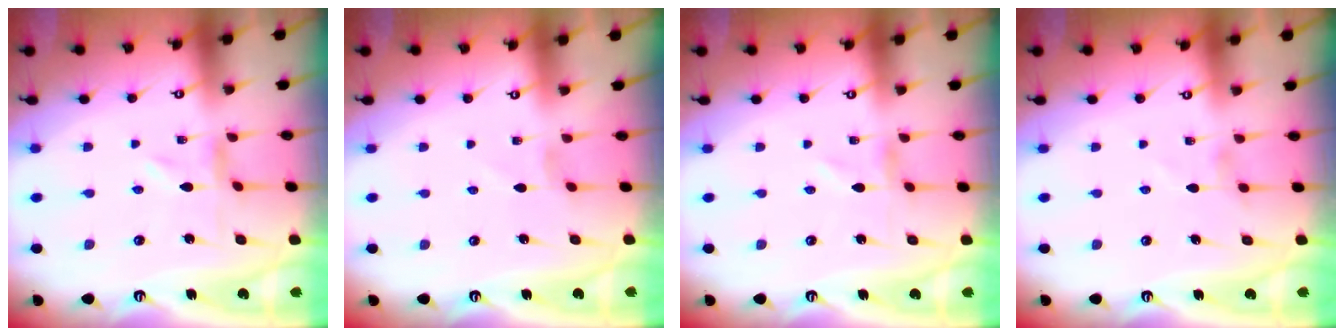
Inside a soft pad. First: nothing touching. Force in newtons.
{"total": 0.0}
{"total": 1.0, "press": 1.0, "slide": 0.1}
{"total": 1.9, "press": 1.9, "slide": 0.3}